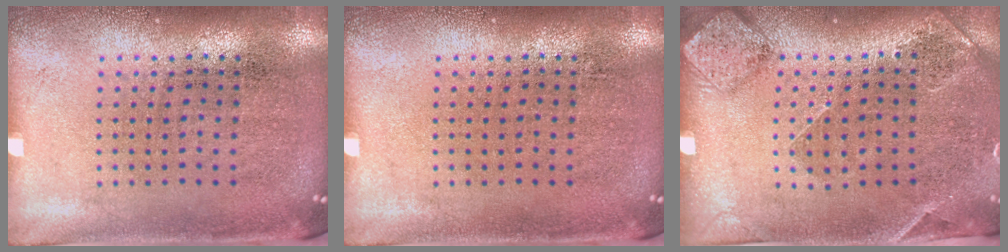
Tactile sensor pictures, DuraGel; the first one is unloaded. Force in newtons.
{"total": 0.0}
{"total": 1.6, "press": 1.5, "slide": 0.5}